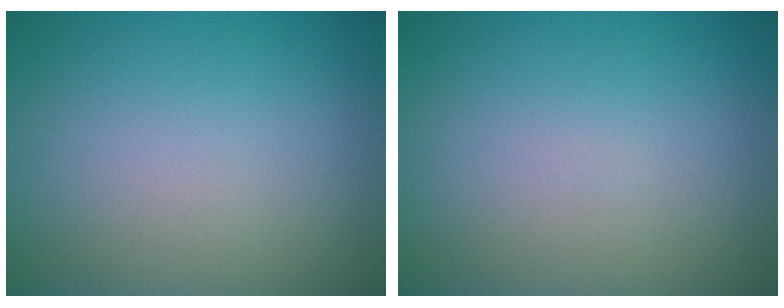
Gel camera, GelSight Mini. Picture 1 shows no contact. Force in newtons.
{"total": 0.0}